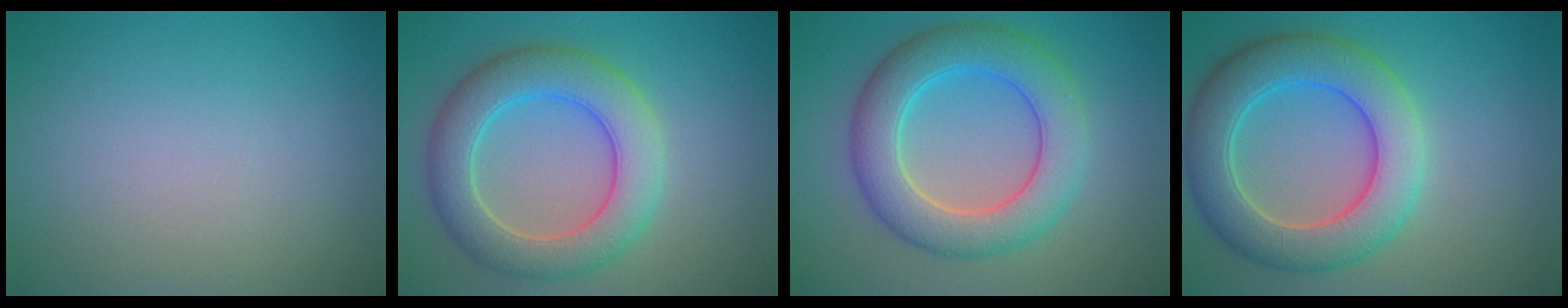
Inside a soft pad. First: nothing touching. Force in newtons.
{"total": 6.6, "press": 6.6, "slide": 0.5}
{"total": 7.0, "press": 7.0, "slide": 0.3}
{"total": 6.7, "press": 6.7, "slide": 0.5}